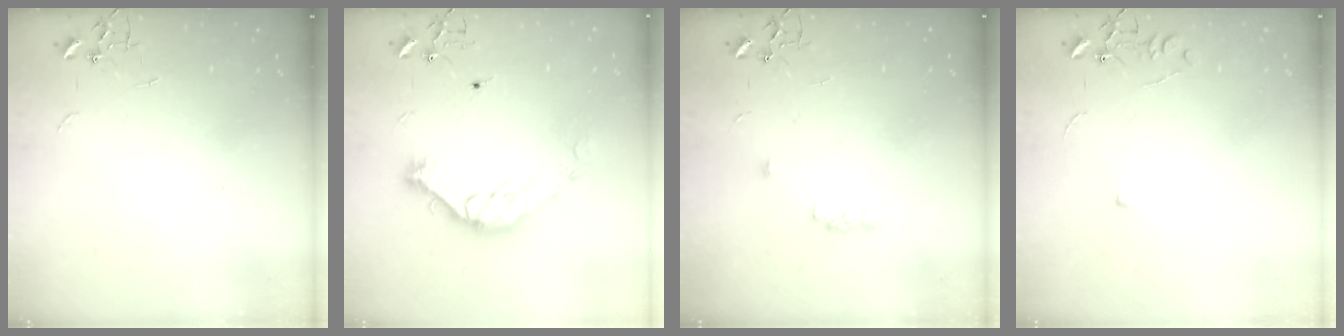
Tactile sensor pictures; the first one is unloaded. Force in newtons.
{"total": 12.5, "press": 12.5, "slide": 0.4}
{"total": 4.2, "press": 4.1, "slide": 0.6}
{"total": 5.5, "press": 5.5, "slide": 0.5}